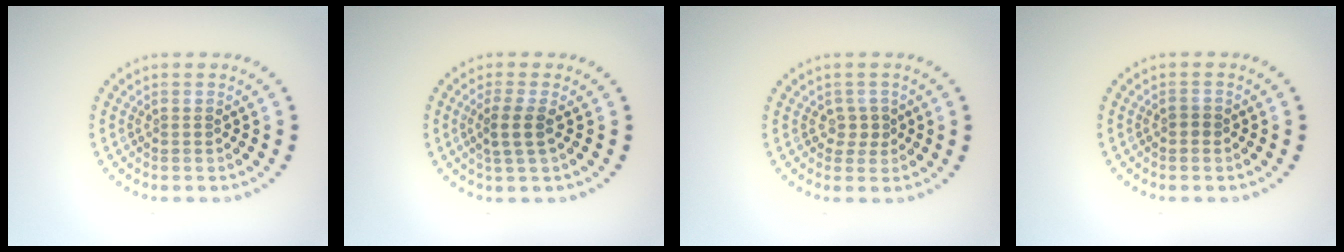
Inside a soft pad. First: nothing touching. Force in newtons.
{"total": 2.2, "press": 1.9, "slide": 1.3}
{"total": 1.5, "press": 1.2, "slide": 0.9}
{"total": 0.8, "press": 0.7, "slide": 0.1}